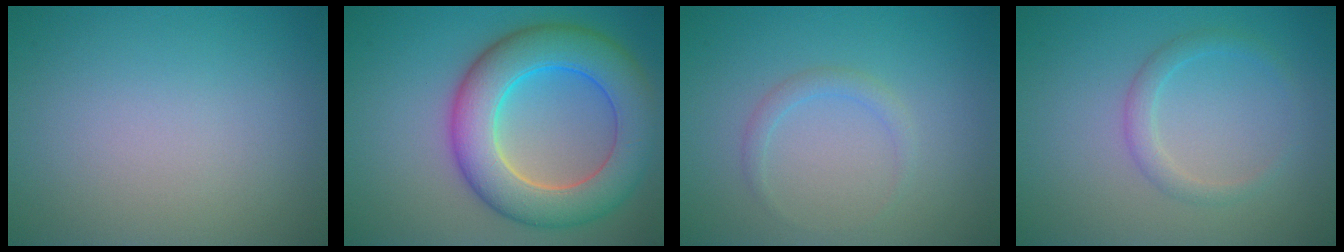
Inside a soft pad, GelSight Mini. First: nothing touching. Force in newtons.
{"total": 9.3, "press": 9.3, "slide": 0.4}
{"total": 1.2, "press": 1.2, "slide": 0.0}
{"total": 1.8, "press": 1.7, "slide": 0.1}